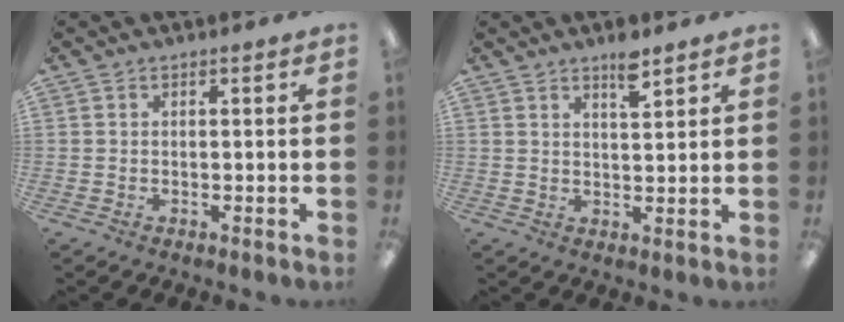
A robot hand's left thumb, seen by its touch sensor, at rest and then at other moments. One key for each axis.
{"total": 5.2, "fx": 3.8, "fy": 1.5, "fz": 3.2, "tx": -0.047, "ty": -0.019, "tz": 0.063}